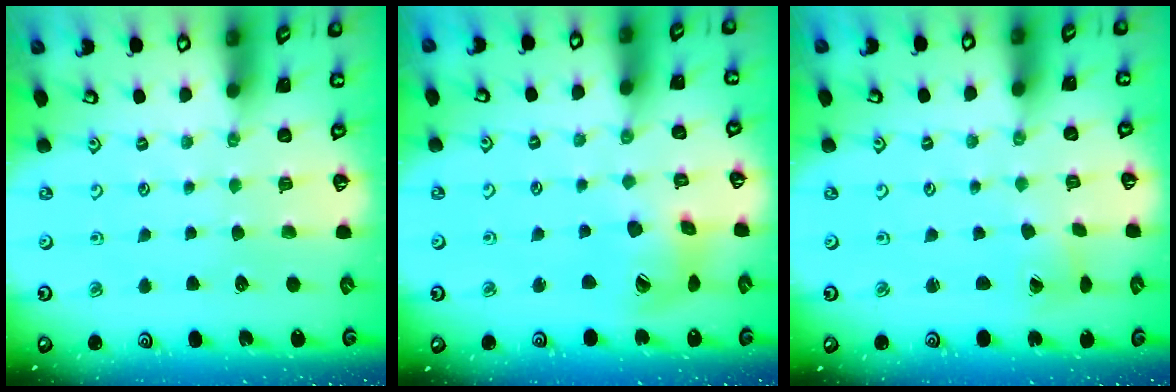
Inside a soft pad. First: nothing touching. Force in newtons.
{"total": 11.4, "press": 11.3, "slide": 1.3}
{"total": 1.7, "press": 1.7, "slide": 0.2}